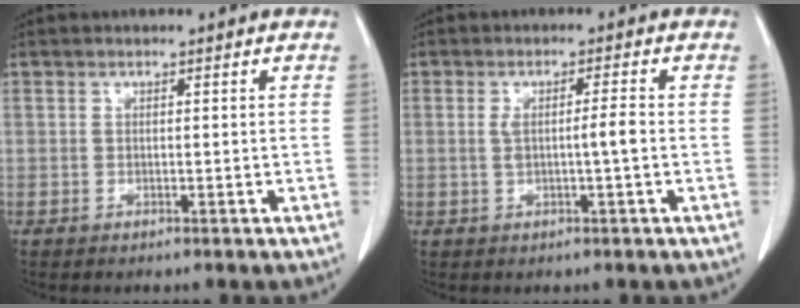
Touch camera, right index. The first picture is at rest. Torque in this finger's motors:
{"motor_torque": [0.58, -0.22, 0.06, 0.06]}